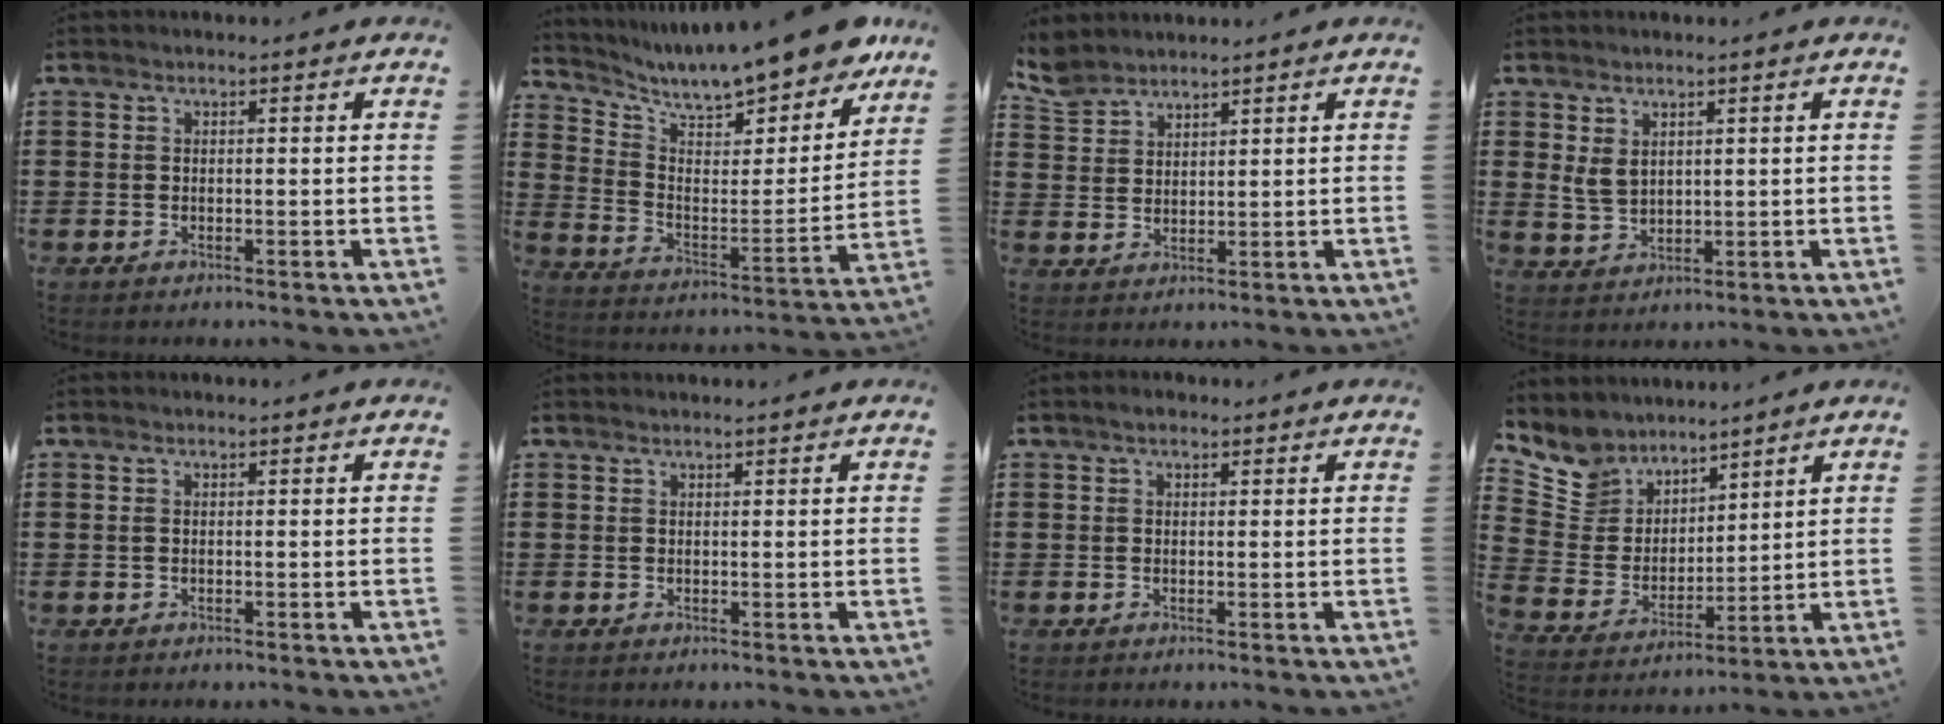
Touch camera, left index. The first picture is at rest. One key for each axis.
{"total": 9.9, "fx": 9.0, "fy": 1.0, "fz": 4.1, "tx": -0.102, "ty": -0.072, "tz": 0.149}
{"total": 4.3, "fx": 3.9, "fy": 1.7, "fz": 0.8, "tx": -0.031, "ty": -0.005, "tz": 0.075}
{"total": 3.5, "fx": 1.6, "fy": 2.3, "fz": 2.1, "tx": -0.052, "ty": 0.004, "tz": 0.027}
{"total": 0.6, "fx": 0.0, "fy": 0.2, "fz": 0.6, "tx": -0.013, "ty": 0.000, "tz": 0.000}
{"total": 0.6, "fx": 0.6, "fy": 0.0, "fz": 0.2, "tx": -0.006, "ty": -0.002, "tz": 0.012}
{"total": 1.2, "fx": 0.5, "fy": 0.7, "fz": 0.7, "tx": -0.016, "ty": 0.006, "tz": 0.010}
{"total": 8.8, "fx": 7.3, "fy": 4.9, "fz": -0.1, "tx": -0.057, "ty": -0.056, "tz": 0.143}